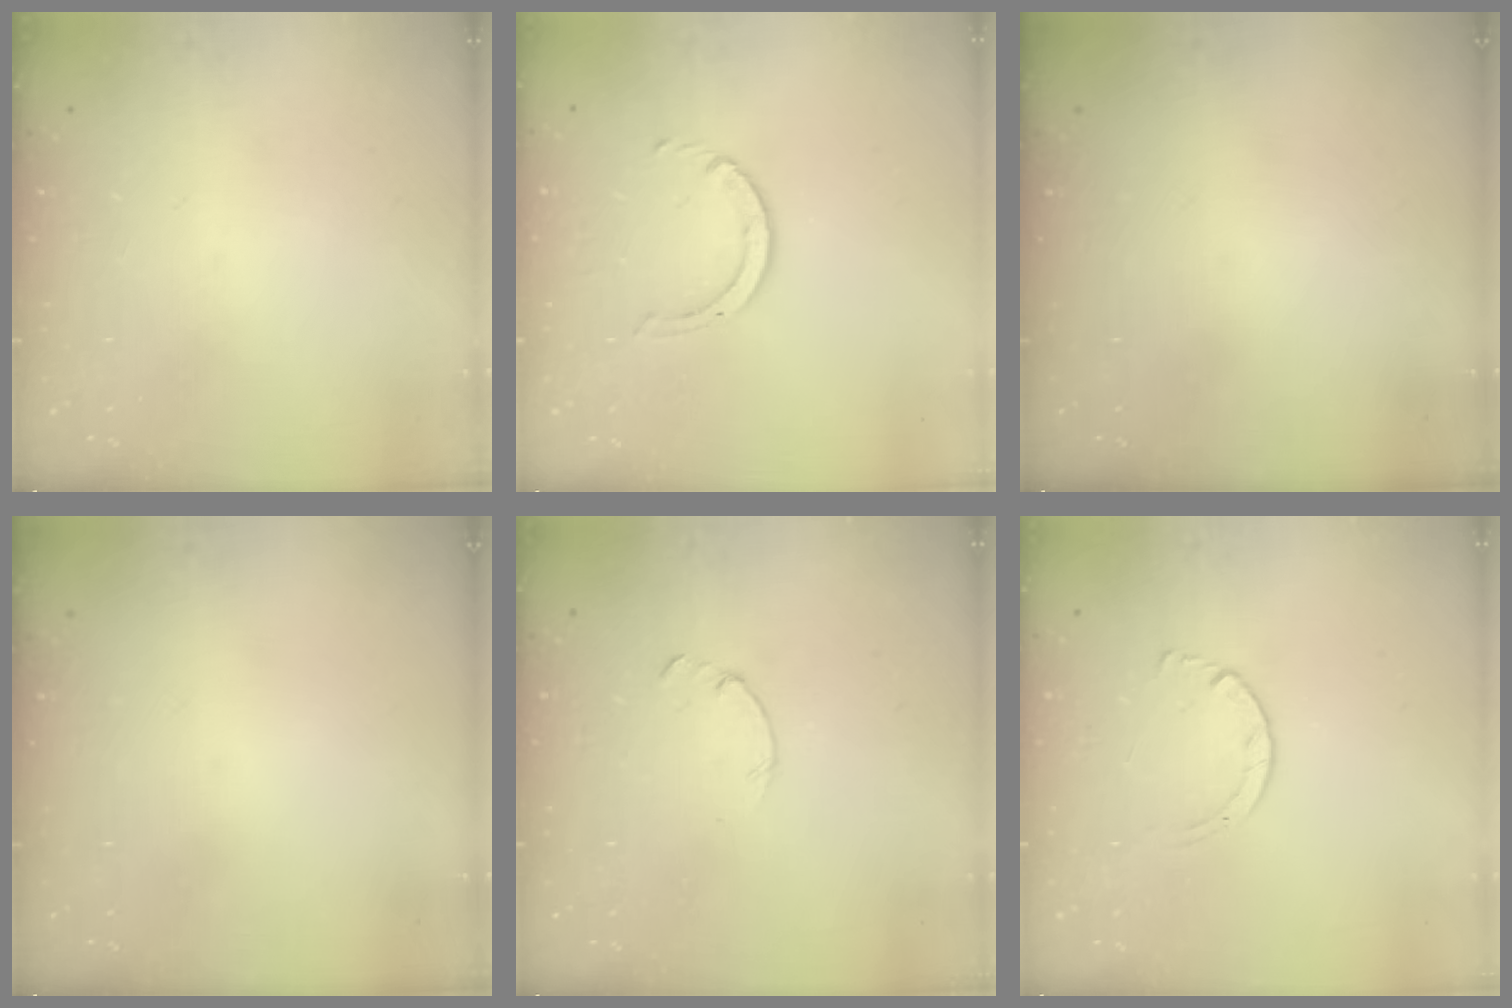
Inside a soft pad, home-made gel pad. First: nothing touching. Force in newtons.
{"total": 2.5, "press": 2.4, "slide": 0.3}
{"total": 0.0}
{"total": 0.0}
{"total": 0.0}
{"total": 2.7, "press": 2.7, "slide": 0.3}